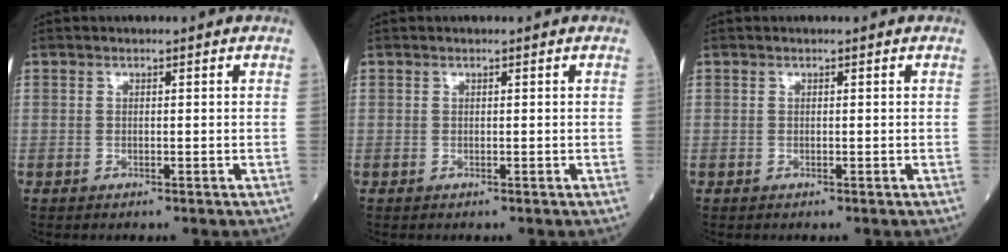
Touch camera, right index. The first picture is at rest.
{"total": 0.0}
{"total": 0.0}